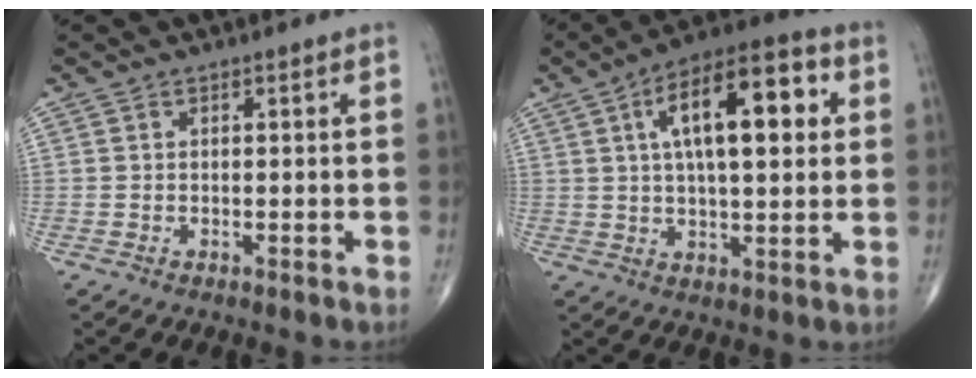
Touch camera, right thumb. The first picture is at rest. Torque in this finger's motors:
{"motor_torque": [0.67, 4.34, 2.05, 0.50, 0.17]}